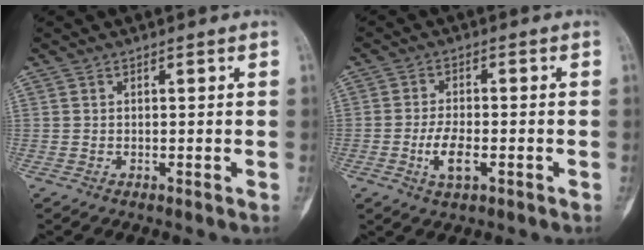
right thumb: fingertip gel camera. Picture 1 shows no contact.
{"total": 5.4, "force": [-1.8, 2.4, 4.4], "torque": [-0.085, 0.006, -0.033]}